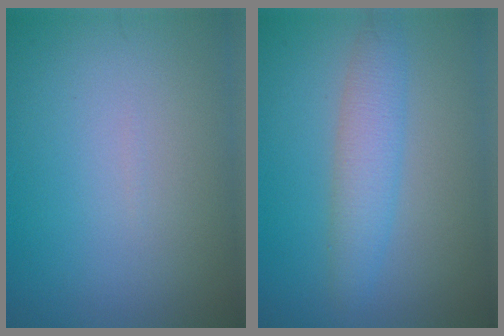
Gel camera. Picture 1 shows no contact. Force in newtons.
{"total": 3.3, "press": 3.3, "slide": 0.1}